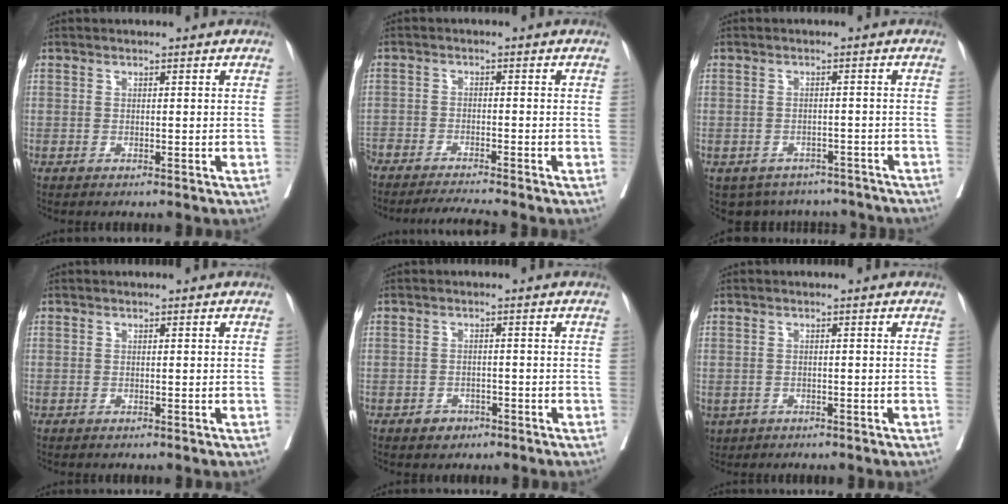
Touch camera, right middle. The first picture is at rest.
{"total": 6.3, "force": [-6.0, -0.5, 1.8], "torque": [-0.024, -0.010, -0.103]}
{"total": 9.3, "force": [-7.8, 4.9, 1.3], "torque": [-0.008, 0.013, -0.084]}
{"total": 0.0}
{"total": 2.3, "force": [-1.4, 1.7, 0.6], "torque": [-0.007, 0.006, -0.016]}
{"total": 4.3, "force": [-2.2, 3.4, 1.3], "torque": [-0.034, -0.003, -0.031]}